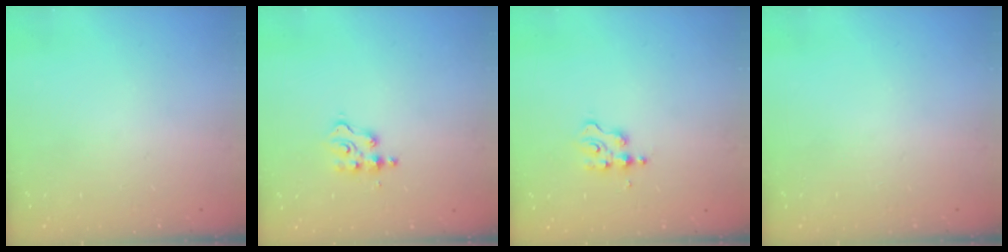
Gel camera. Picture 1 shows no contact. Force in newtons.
{"total": 4.5, "press": 4.4, "slide": 0.6}
{"total": 2.6, "press": 2.6, "slide": 0.3}
{"total": 0.0}